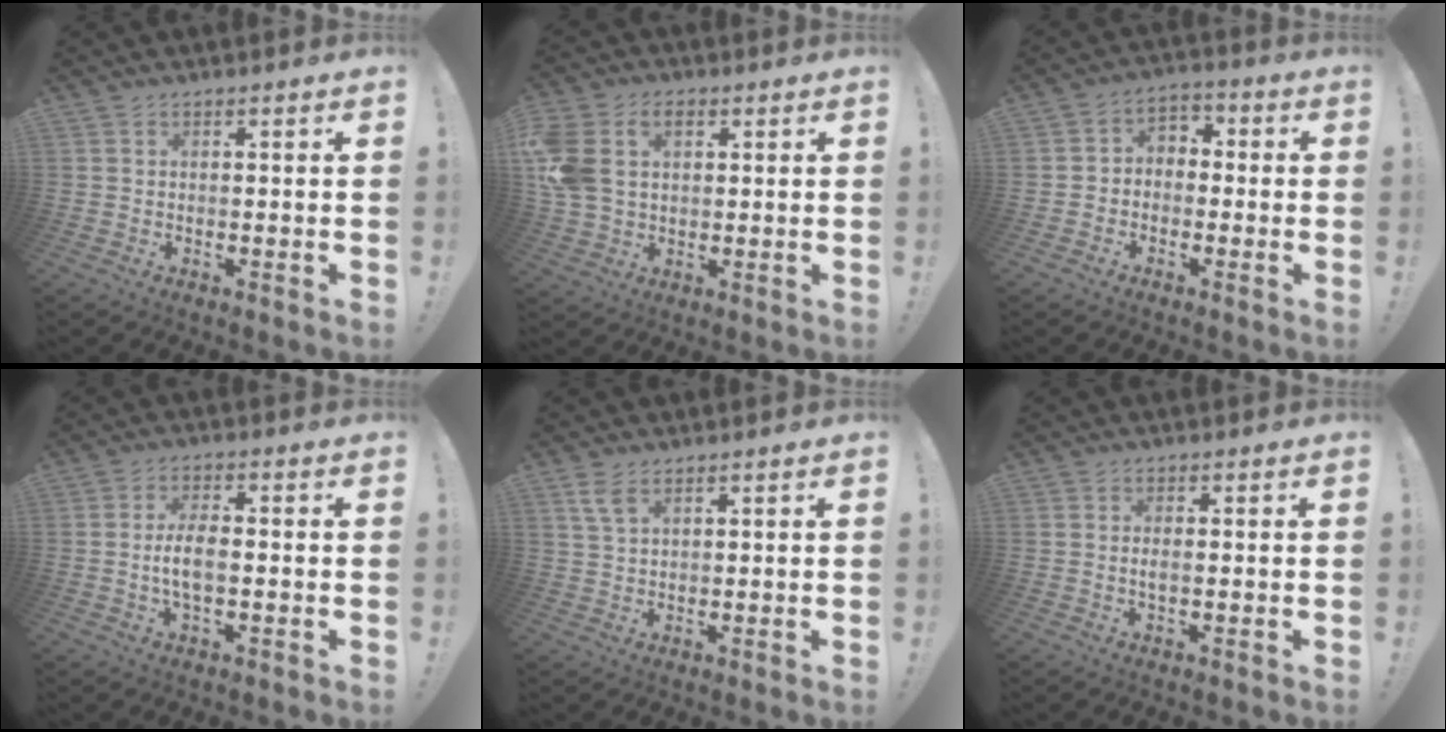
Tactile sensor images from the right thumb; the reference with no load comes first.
{"total": 11.8, "force": [3.2, 8.5, 7.4], "torque": [-0.163, -0.004, 0.062]}
{"total": 5.1, "force": [-2.6, 4.0, 1.7], "torque": [-0.031, 0.029, -0.044]}
{"total": 6.3, "force": [-1.2, 2.6, 5.7], "torque": [-0.125, 0.004, -0.022]}
{"total": 4.4, "force": [2.7, 1.6, 3.1], "torque": [-0.057, -0.010, 0.050]}
{"total": 1.7, "force": [-0.3, 0.6, 1.5], "torque": [-0.029, 0.002, -0.006]}